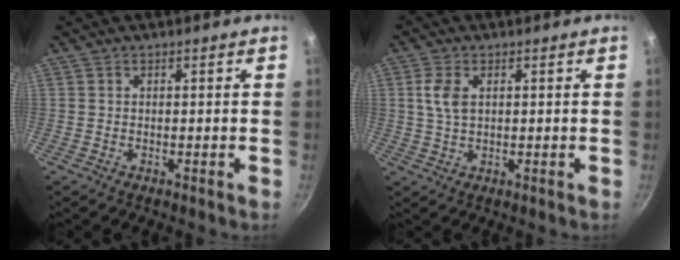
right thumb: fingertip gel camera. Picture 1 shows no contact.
{"total": 4.5, "force": [1.2, 2.6, 3.5], "torque": [-0.069, 0.000, 0.023]}